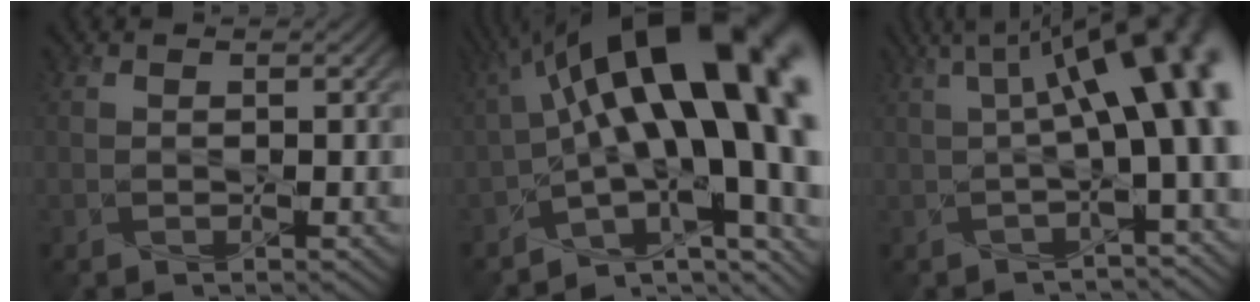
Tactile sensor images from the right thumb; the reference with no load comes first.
{"total": 19.6, "force": [0.4, 8.1, 17.8], "torque": [-0.234, 0.002, 0.010]}
{"total": 11.6, "force": [1.4, 2.9, 11.1], "torque": [-0.165, 0.015, 0.018]}